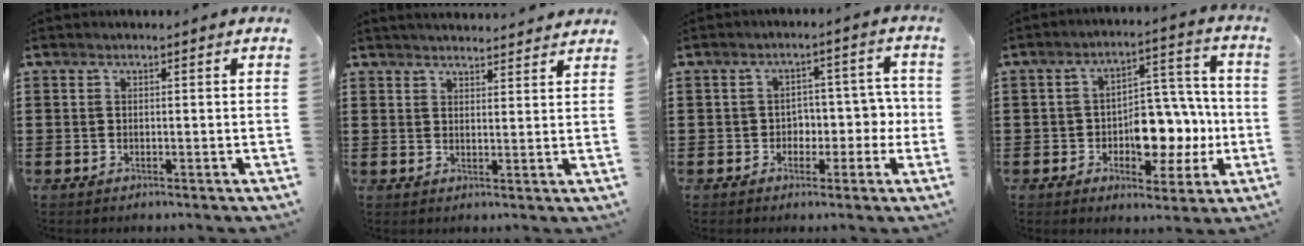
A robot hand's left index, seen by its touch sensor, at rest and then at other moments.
{"total": 2.7, "force": [2.7, 0.0, 0.2], "torque": [-0.010, -0.006, 0.049]}
{"total": 4.1, "force": [-0.9, 3.6, 1.8], "torque": [-0.033, 0.004, -0.027]}
{"total": 9.2, "force": [-1.8, 5.9, 6.8], "torque": [-0.100, 0.013, -0.032]}